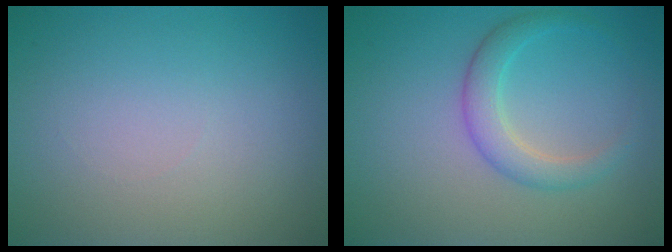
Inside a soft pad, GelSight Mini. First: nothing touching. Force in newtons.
{"total": 2.8, "press": 2.8, "slide": 0.0}